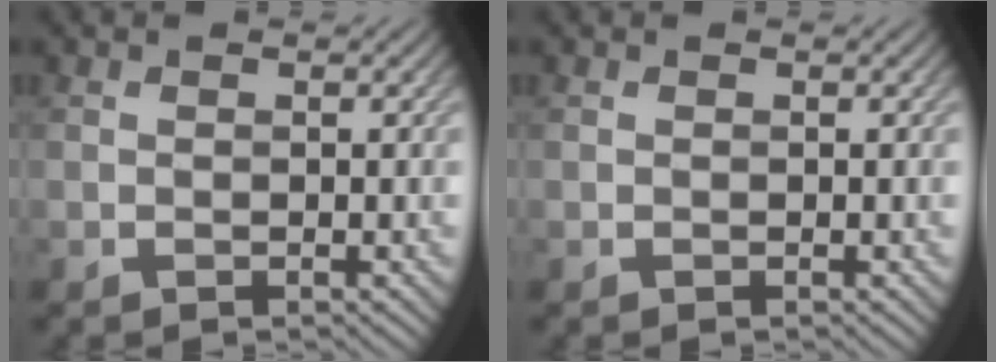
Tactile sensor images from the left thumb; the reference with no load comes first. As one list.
[{"total": 0.0}]